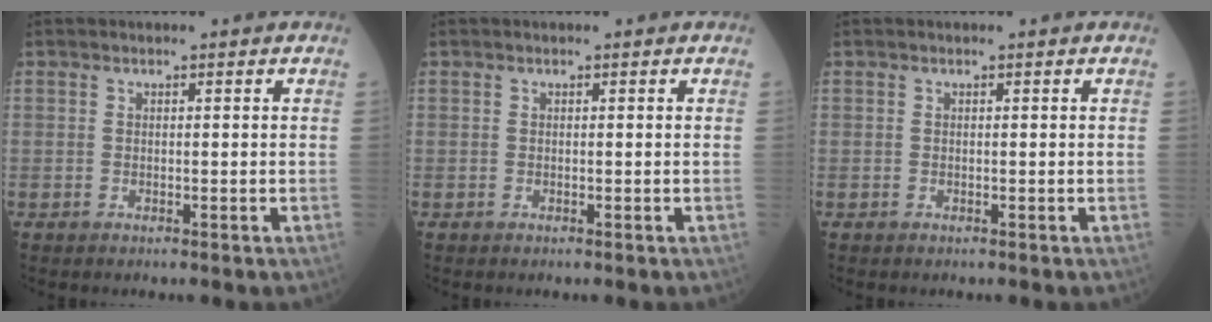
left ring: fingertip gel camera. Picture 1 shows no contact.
{"total": 0.0}
{"total": 0.0}